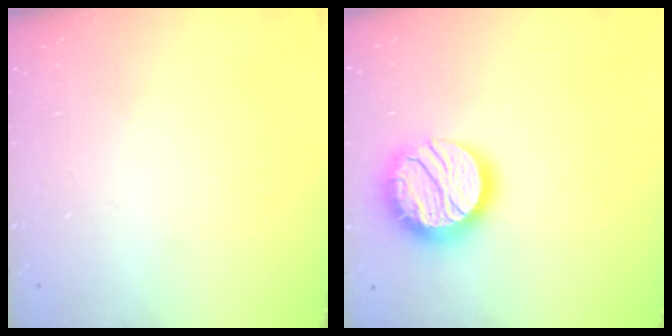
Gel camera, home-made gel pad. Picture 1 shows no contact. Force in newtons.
{"total": 19.5, "press": 19.4, "slide": 1.3}